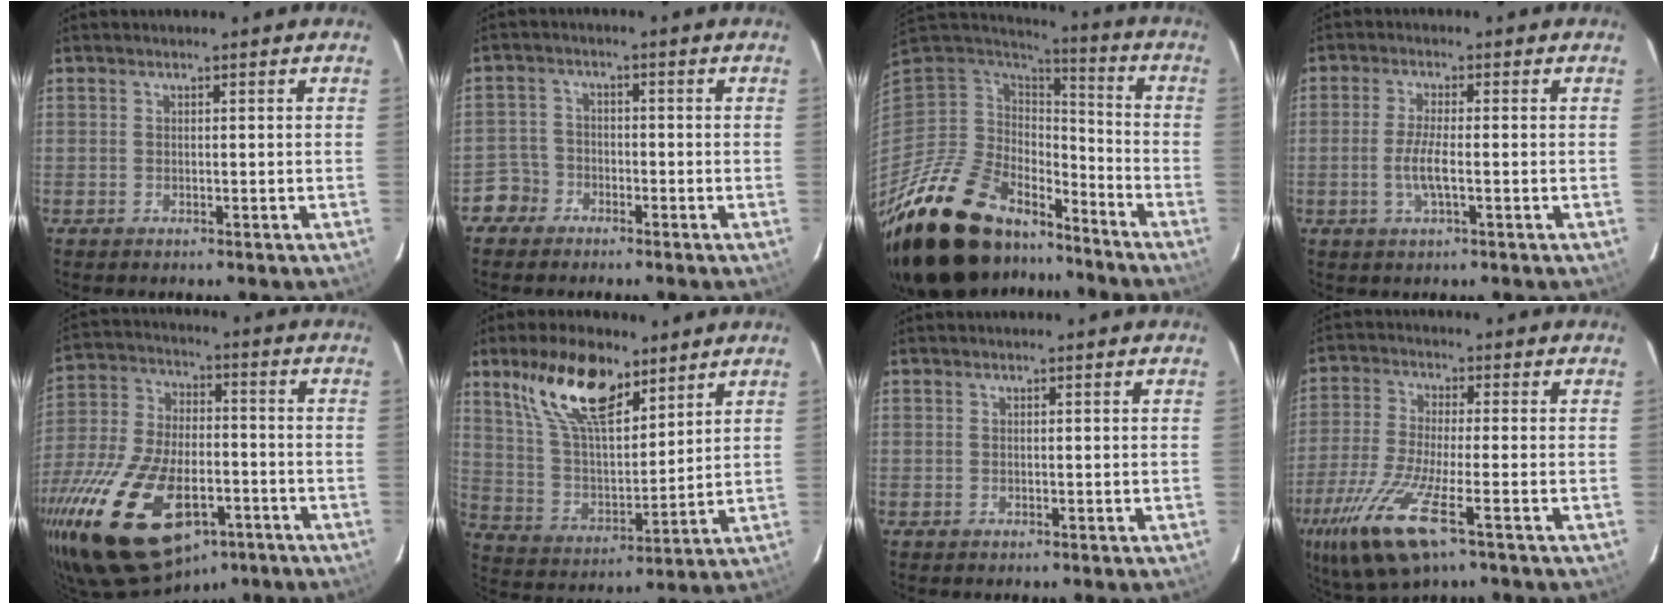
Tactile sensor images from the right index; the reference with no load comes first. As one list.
[{"total": 4.1, "force": [-2.7, 3.0, -0.9], "torque": [0.018, 0.019, -0.055]}, {"total": 27.9, "force": [-20.6, 13.6, 13.0], "torque": [-0.273, -0.008, -0.329]}, {"total": 4.4, "force": [-1.2, 0.5, 4.2], "torque": [-0.084, -0.007, -0.022]}, {"total": 28.3, "force": [-14.9, 14.7, 19.0], "torque": [-0.406, -0.037, -0.241]}, {"total": 16.1, "force": [10.4, 6.9, 10.2], "torque": [-0.190, 0.012, 0.199]}, {"total": 0.0}, {"total": 15.3, "force": [-8.5, 3.0, 12.3], "torque": [-0.266, -0.050, -0.162]}]